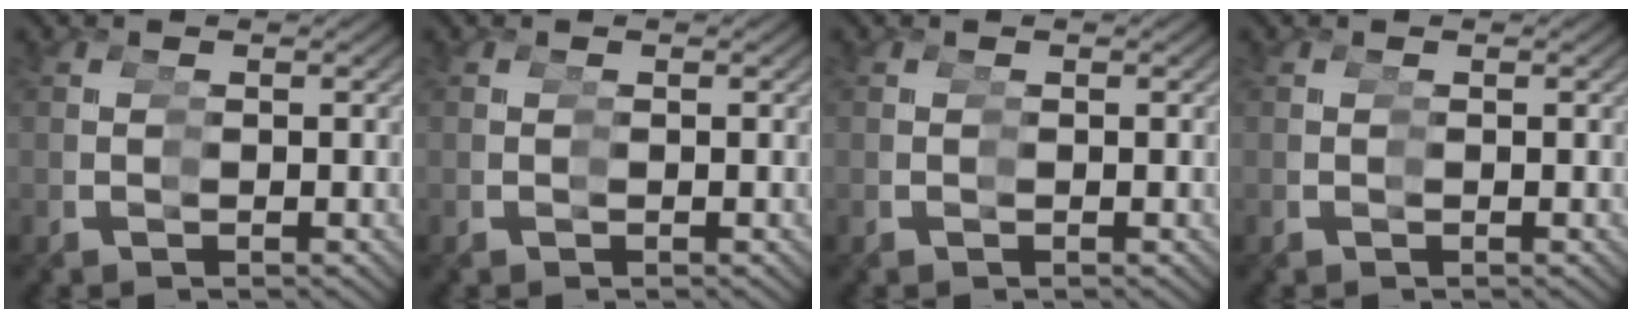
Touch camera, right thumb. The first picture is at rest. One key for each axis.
{"total": 0.0}
{"total": 0.0}
{"total": 0.0}